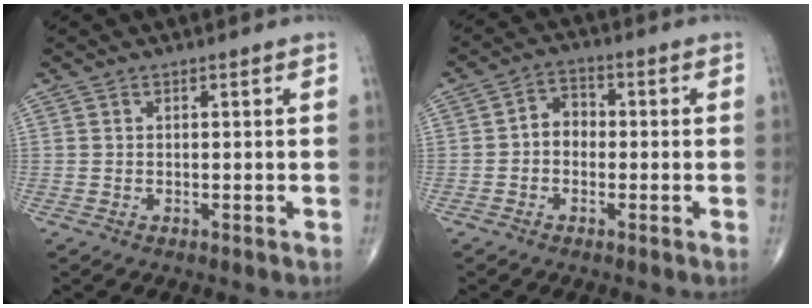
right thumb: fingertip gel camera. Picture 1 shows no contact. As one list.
[{"total": 4.4, "force": [-0.7, 3.5, 2.5], "torque": [-0.018, 0.019, -0.024]}]